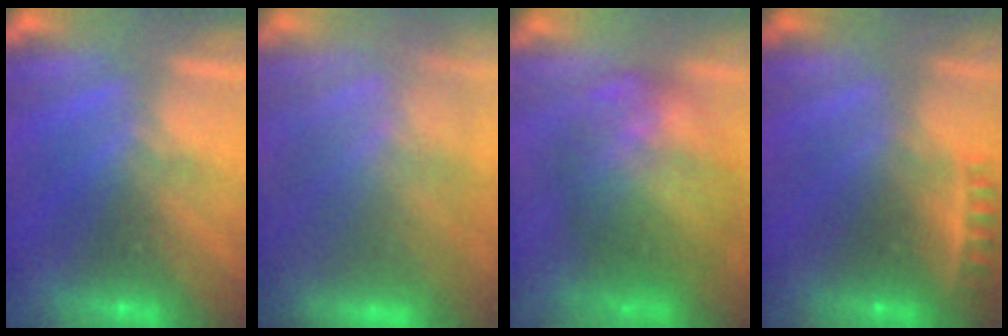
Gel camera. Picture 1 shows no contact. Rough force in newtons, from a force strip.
{"total": 9.6}
{"total": 9.1}
{"total": 2.3}